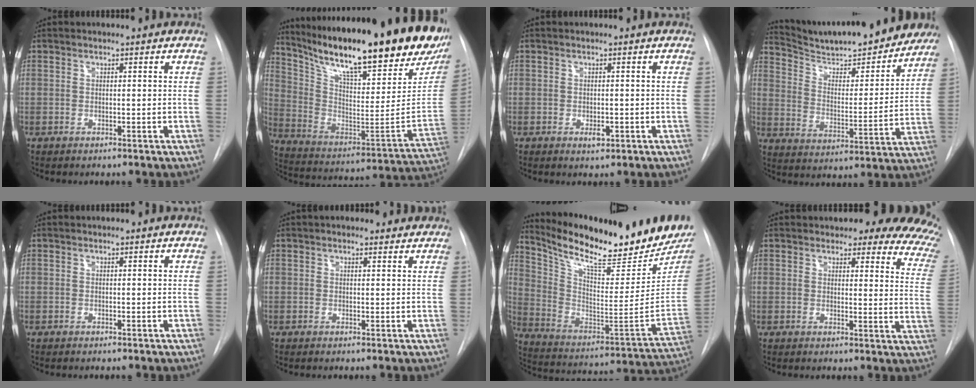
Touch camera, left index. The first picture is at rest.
{"total": 32.9, "force": [25.2, 5.9, 20.4], "torque": [-0.346, -0.059, 0.360]}
{"total": 1.4, "force": [-0.5, 0.8, 1.0], "torque": [-0.015, -0.002, -0.004]}
{"total": 23.2, "force": [21.1, 4.0, 8.9], "torque": [-0.140, -0.024, 0.296]}
{"total": 0.0}
{"total": 3.5, "force": [3.0, 1.3, 1.3], "torque": [-0.014, 0.016, 0.030]}
{"total": 25.1, "force": [21.4, 4.9, 12.3], "torque": [-0.210, -0.048, 0.319]}
{"total": 16.5, "force": [14.3, 4.9, 6.6], "torque": [-0.046, -0.056, 0.127]}